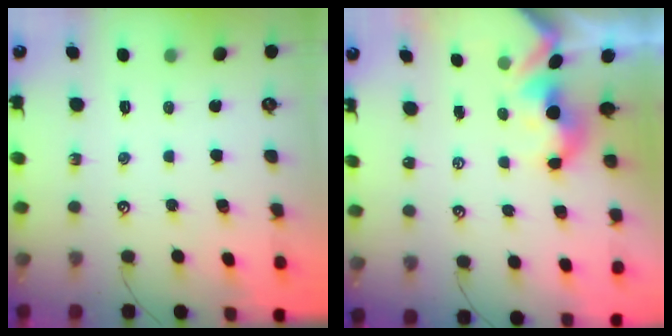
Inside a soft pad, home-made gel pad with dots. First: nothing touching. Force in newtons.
{"total": 2.4, "press": 2.4, "slide": 0.3}